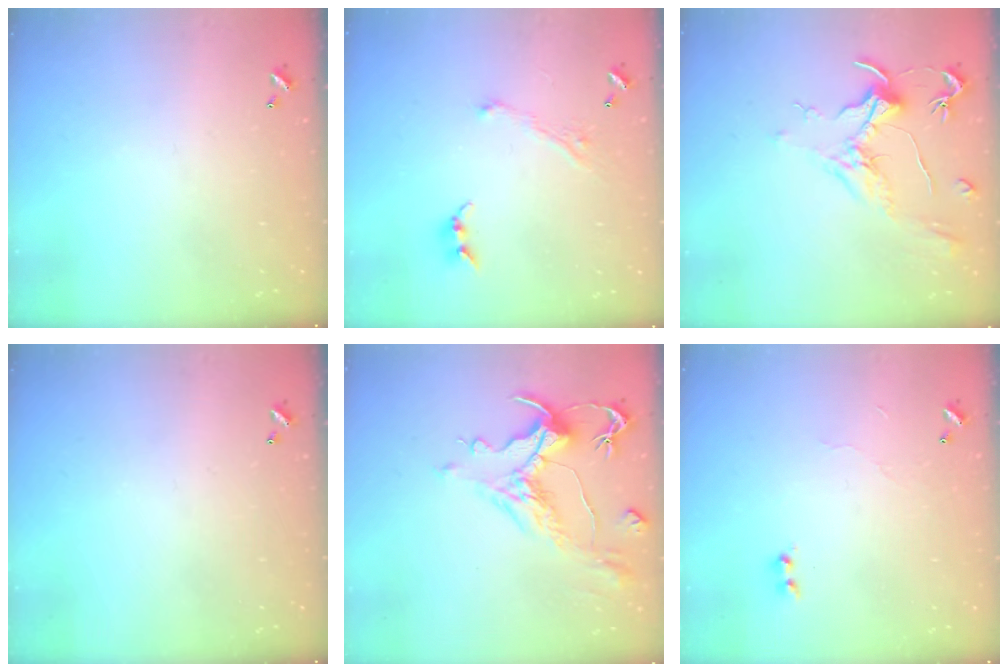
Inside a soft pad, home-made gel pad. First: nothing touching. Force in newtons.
{"total": 2.8, "press": 2.8, "slide": 0.1}
{"total": 1.9, "press": 1.7, "slide": 0.9}
{"total": 0.0}
{"total": 2.0, "press": 1.5, "slide": 1.4}
{"total": 5.4, "press": 5.4, "slide": 0.3}